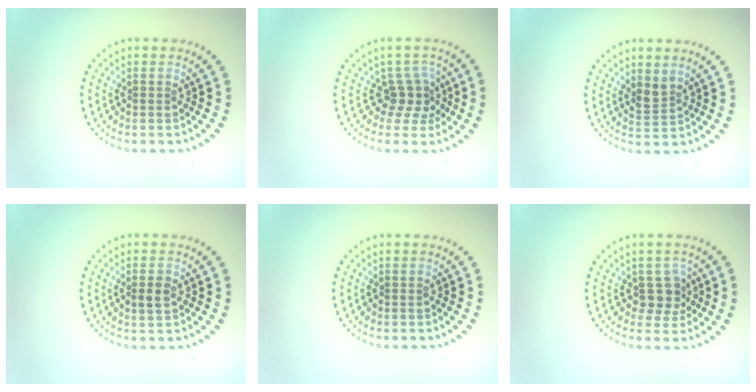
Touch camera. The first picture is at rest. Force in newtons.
{"total": 2.6, "press": 1.9, "slide": 1.7}
{"total": 1.5, "press": 1.2, "slide": 1.0}
{"total": 1.5, "press": 1.5, "slide": 0.1}
{"total": 0.0}
{"total": 2.3, "press": 1.9, "slide": 1.4}